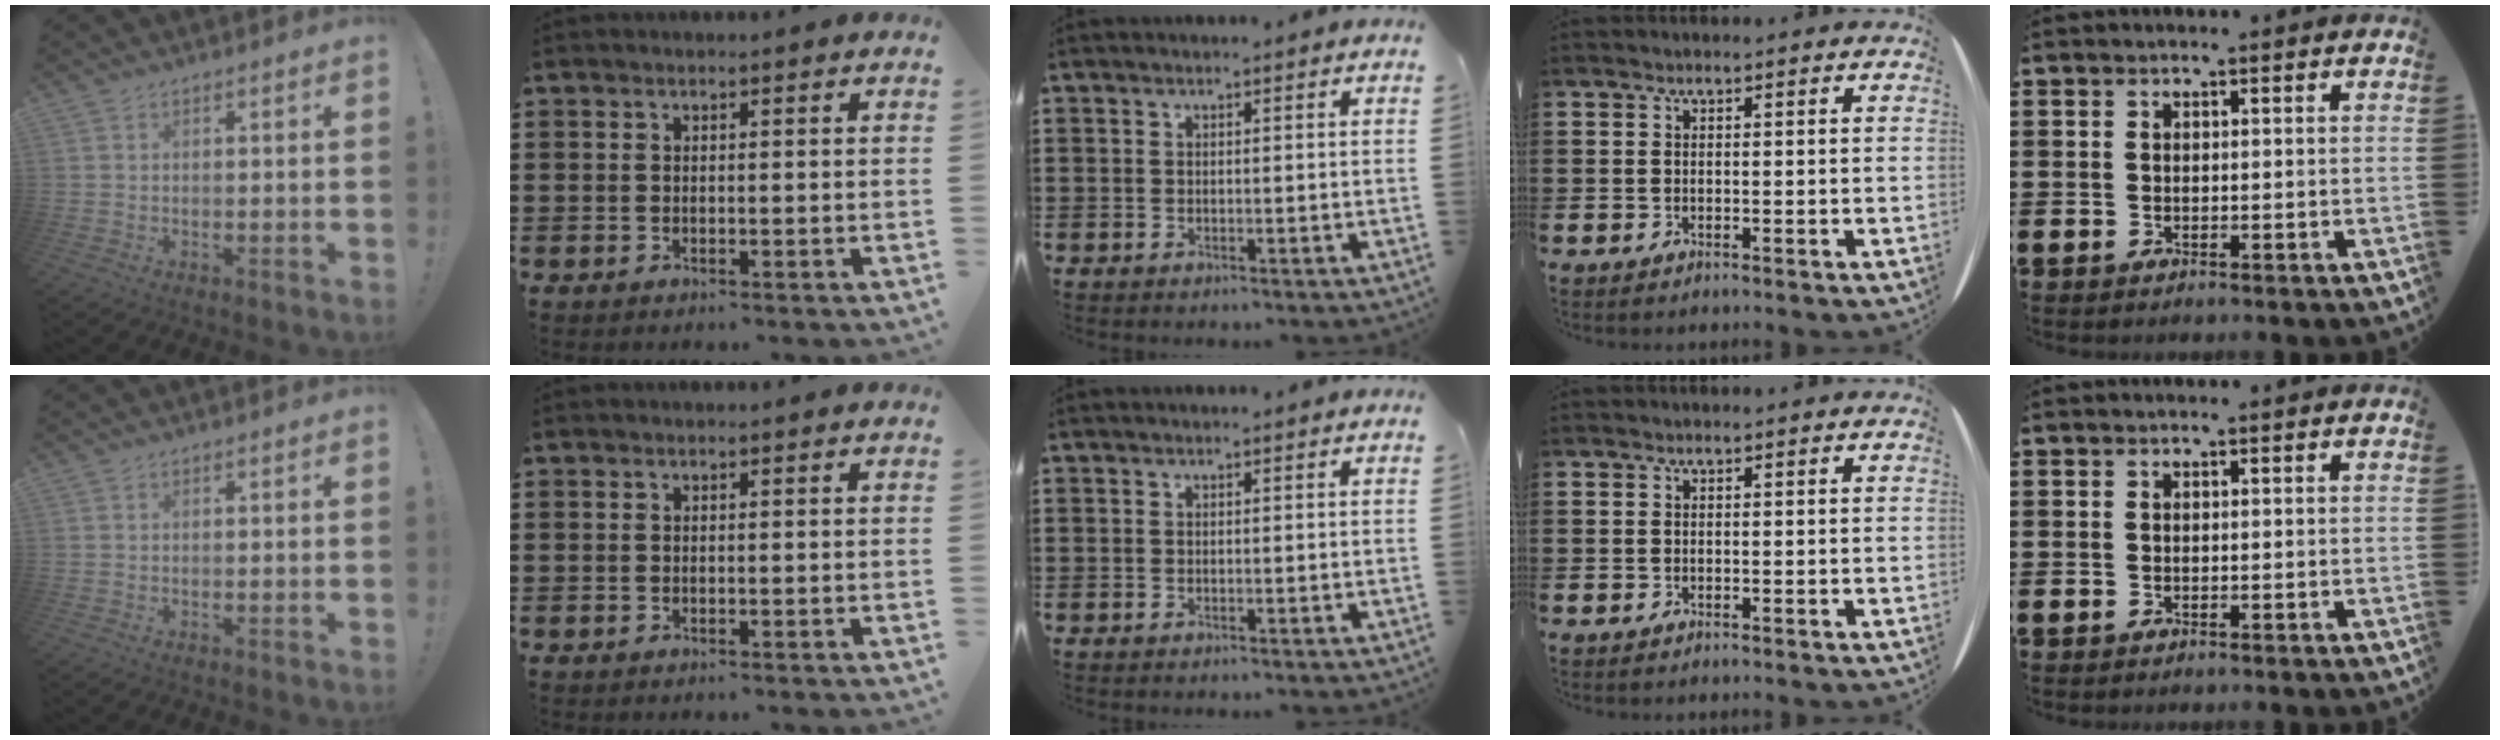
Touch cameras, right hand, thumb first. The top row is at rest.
{}